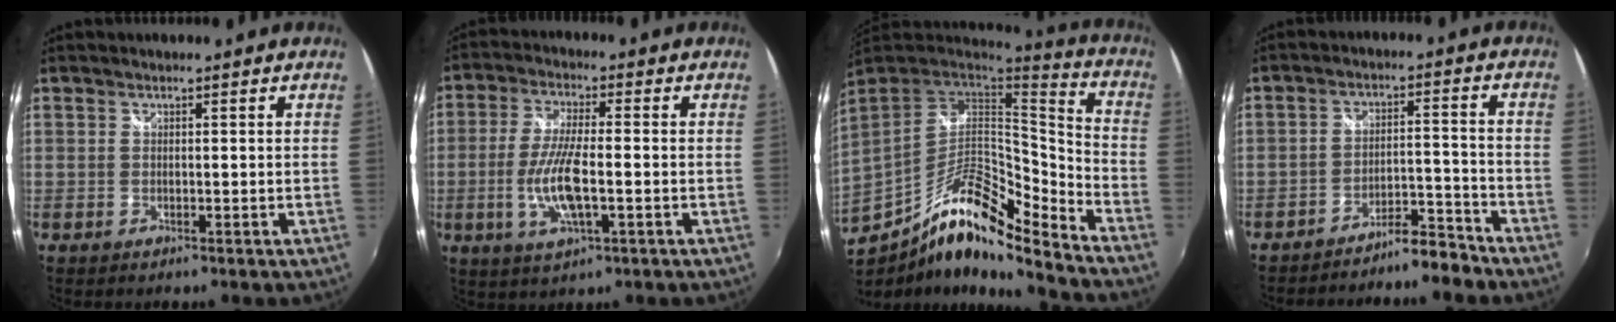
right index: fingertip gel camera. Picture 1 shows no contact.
{"total": 9.9, "force": [-2.3, 2.8, 9.3], "torque": [-0.189, -0.008, -0.044]}
{"total": 17.0, "force": [-11.1, 4.2, 12.2], "torque": [-0.240, -0.008, -0.212]}
{"total": 6.5, "force": [-6.1, 0.9, 2.0], "torque": [-0.035, 0.021, -0.093]}